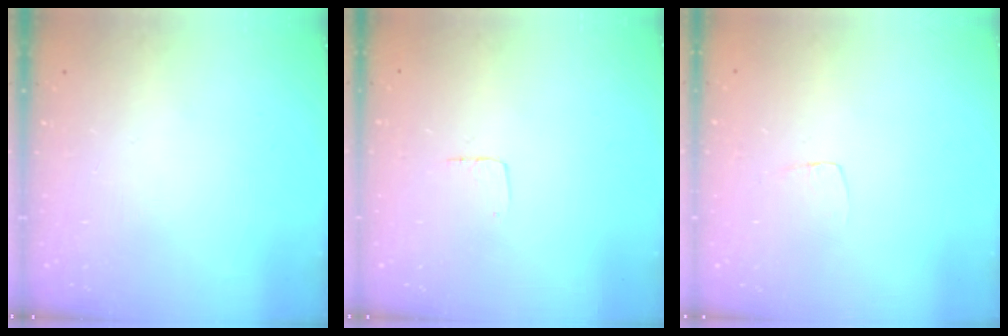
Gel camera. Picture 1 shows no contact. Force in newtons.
{"total": 2.9, "press": 2.9, "slide": 0.2}
{"total": 3.5, "press": 3.5, "slide": 0.2}